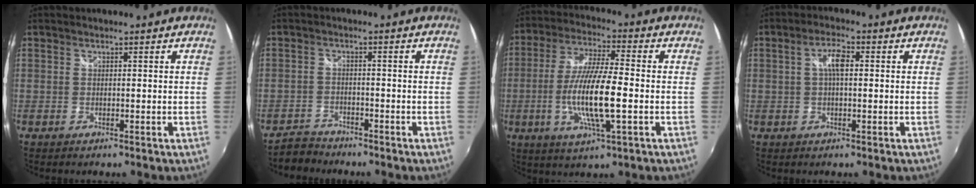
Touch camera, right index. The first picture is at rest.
{"total": 4.0, "force": [-3.7, 1.7, 0.0], "torque": [-0.016, 0.007, -0.070]}
{"total": 13.1, "force": [-2.8, 2.0, 12.7], "torque": [-0.252, -0.005, -0.051]}
{"total": 4.1, "force": [0.6, 1.5, 3.8], "torque": [-0.070, 0.011, 0.009]}